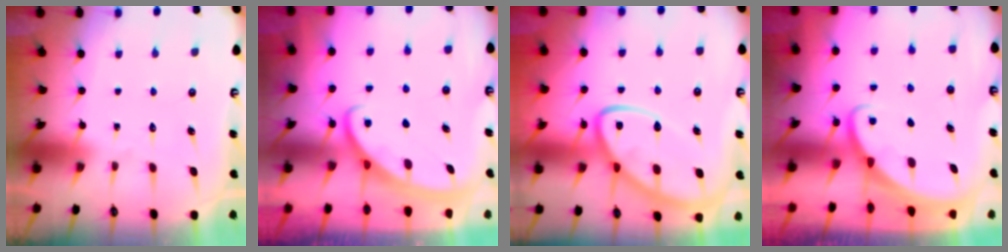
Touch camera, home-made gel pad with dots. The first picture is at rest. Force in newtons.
{"total": 2.9, "press": 2.9, "slide": 0.3}
{"total": 12.2, "press": 12.2, "slide": 1.2}
{"total": 1.9, "press": 1.9, "slide": 0.1}